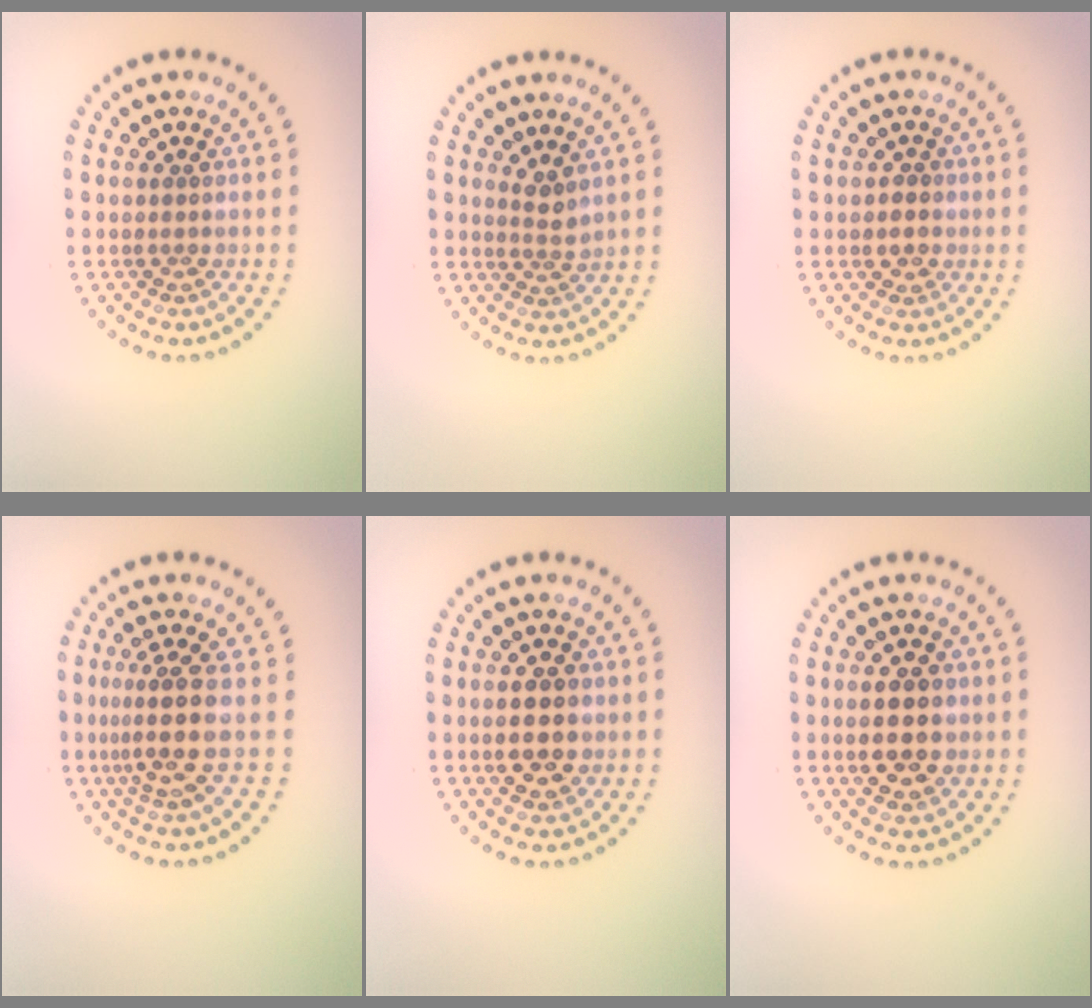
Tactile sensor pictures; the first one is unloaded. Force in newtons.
{"total": 1.5, "press": 1.0, "slide": 1.1}
{"total": 1.0, "press": 0.9, "slide": 0.5}
{"total": 3.7, "press": 2.9, "slide": 2.4}
{"total": 4.9, "press": 4.9, "slide": 0.2}
{"total": 5.0, "press": 5.0, "slide": 0.3}